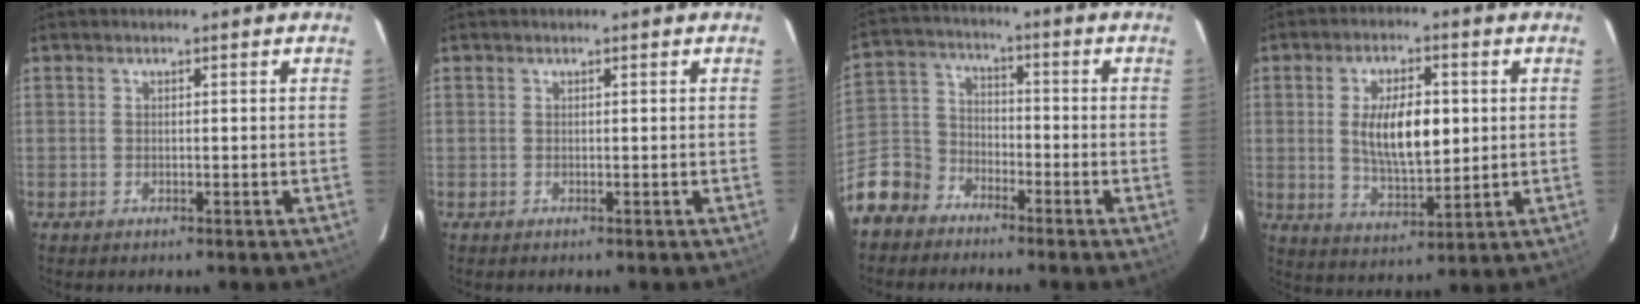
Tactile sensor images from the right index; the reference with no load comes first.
{"total": 0.0}
{"total": 10.4, "force": [-7.3, 7.1, 2.3], "torque": [-0.073, 0.030, -0.146]}
{"total": 11.4, "force": [1.2, 4.9, 10.2], "torque": [-0.187, -0.001, 0.029]}